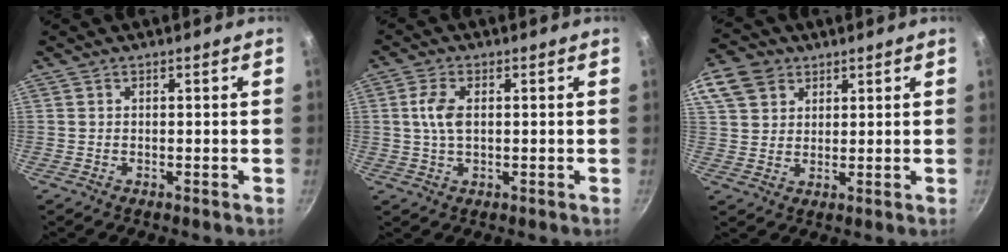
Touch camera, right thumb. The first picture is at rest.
{"total": 5.0, "force": [0.7, 2.7, 4.1], "torque": [-0.084, 0.007, 0.012]}
{"total": 14.1, "force": [6.9, 10.7, 6.1], "torque": [-0.139, 0.021, 0.130]}